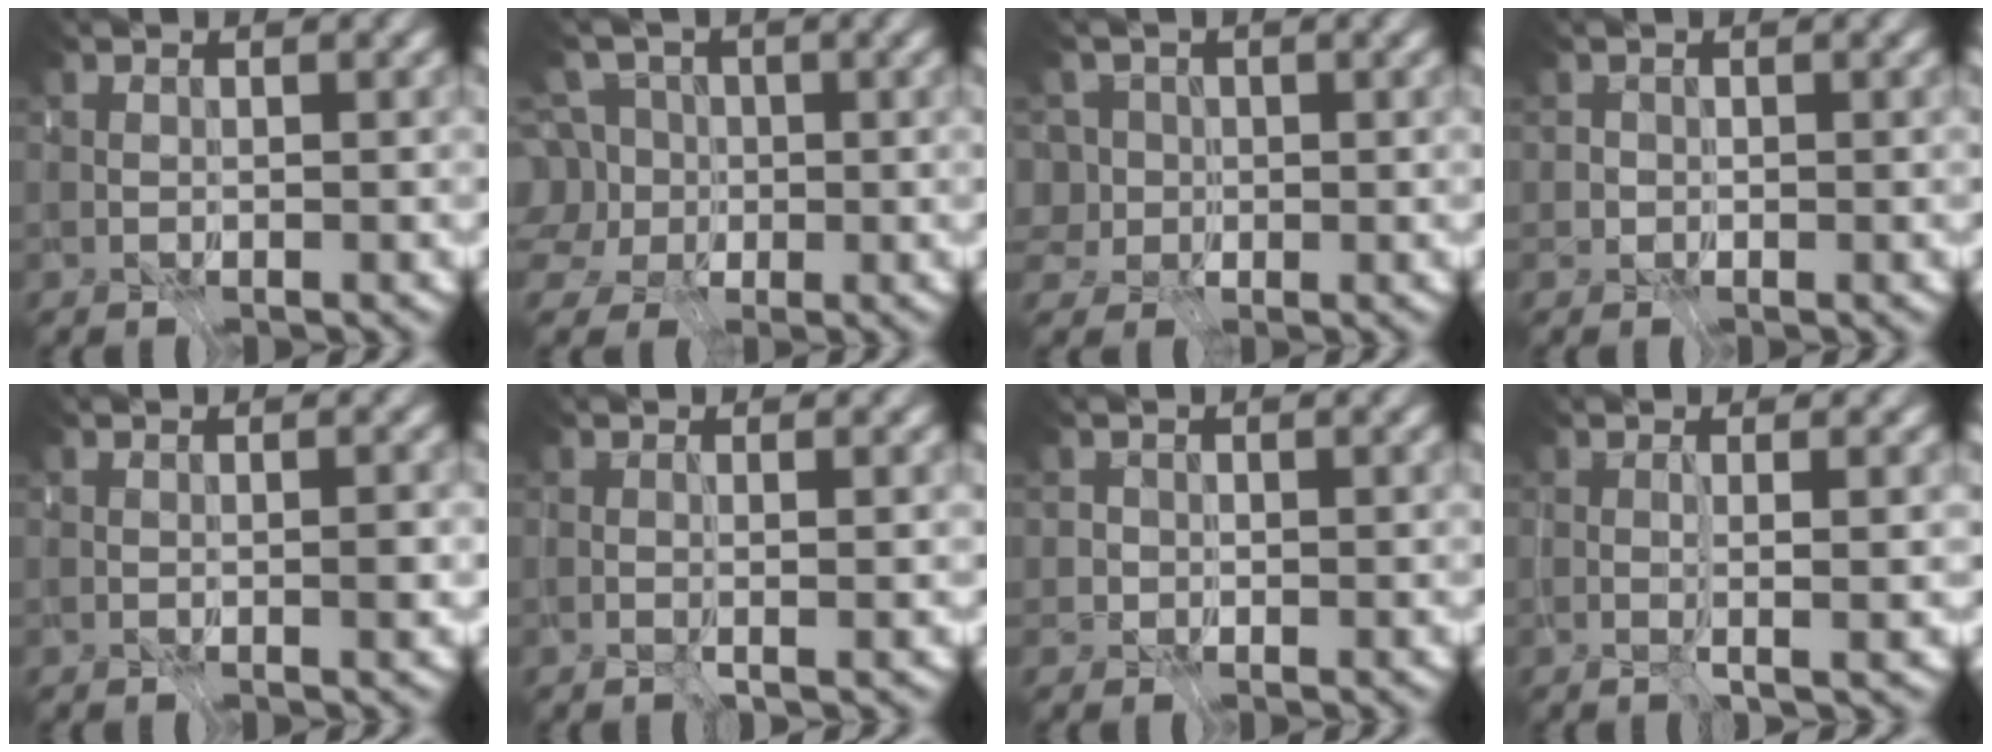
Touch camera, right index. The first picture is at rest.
{"total": 6.5, "force": [1.6, 5.3, 3.4], "torque": [-0.058, 0.020, -0.014]}
{"total": 3.8, "force": [0.5, 3.2, 2.0], "torque": [-0.031, 0.005, -0.030]}
{"total": 0.6, "force": [-0.2, 0.0, -0.6], "torque": [0.015, -0.003, -0.004]}
{"total": 1.0, "force": [-0.8, 0.0, 0.6], "torque": [0.016, -0.005, -0.014]}
{"total": 1.2, "force": [-0.5, -1.1, 0.1], "torque": [0.020, -0.013, -0.007]}
{"total": 0.5, "force": [0.0, 0.4, -0.4], "torque": [0.013, -0.001, -0.005]}
{"total": 1.8, "force": [-0.6, -1.4, 1.0], "torque": [0.004, -0.019, -0.002]}